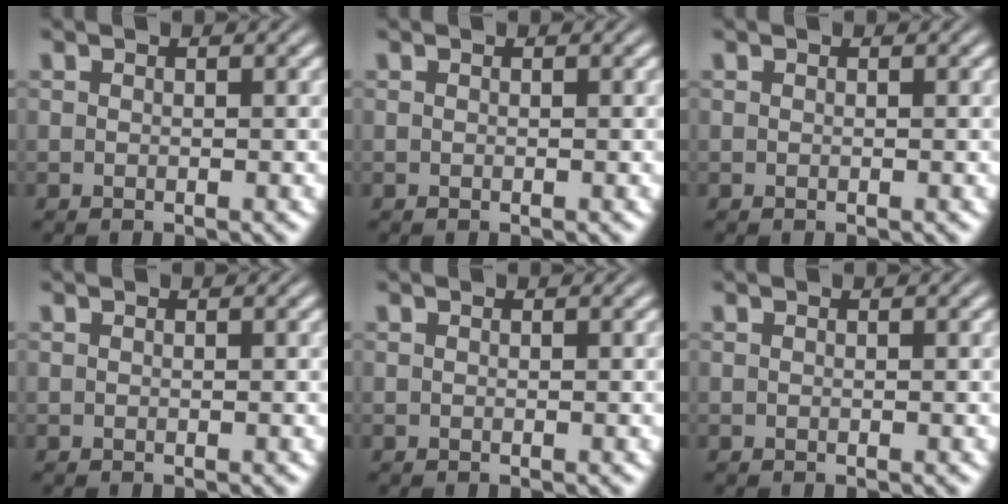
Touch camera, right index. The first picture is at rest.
{"total": 0.0}
{"total": 0.0}
{"total": 0.0}
{"total": 0.0}
{"total": 0.0}